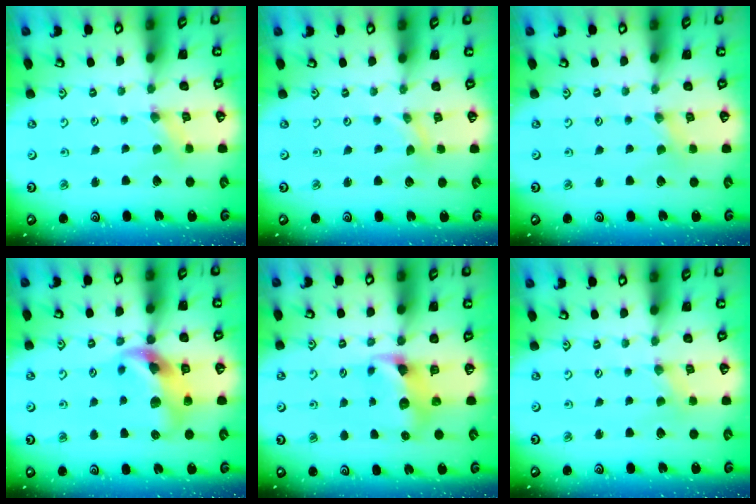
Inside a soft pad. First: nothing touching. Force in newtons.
{"total": 0.0}
{"total": 0.0}
{"total": 11.8, "press": 11.7, "slide": 1.6}
{"total": 7.0, "press": 7.0, "slide": 0.7}
{"total": 0.0}